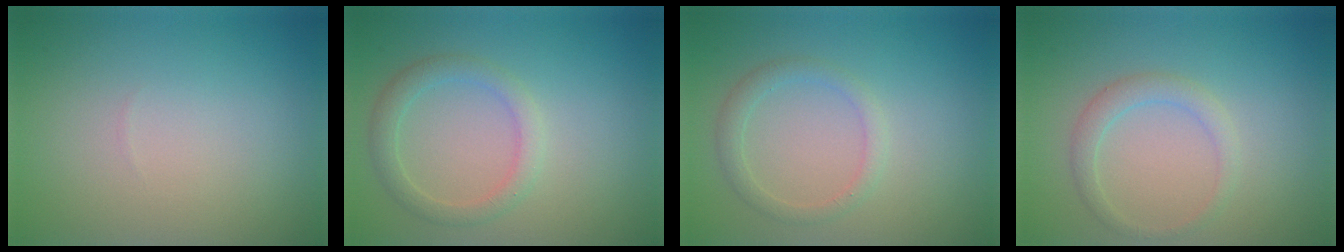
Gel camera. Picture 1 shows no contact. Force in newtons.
{"total": 2.4, "press": 2.4, "slide": 0.1}
{"total": 1.8, "press": 1.8, "slide": 0.2}
{"total": 1.9, "press": 1.9, "slide": 0.1}